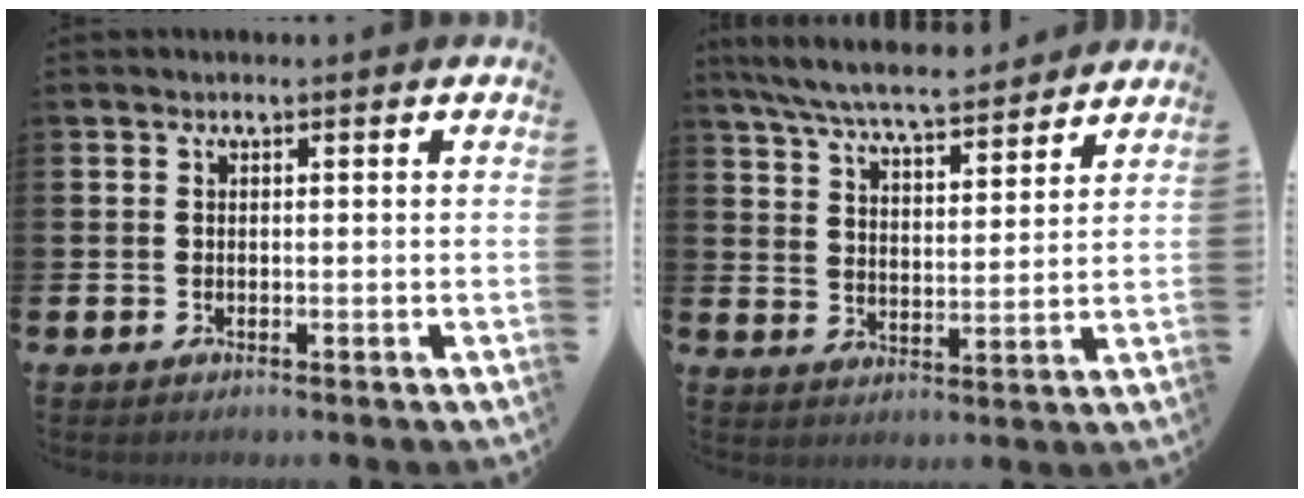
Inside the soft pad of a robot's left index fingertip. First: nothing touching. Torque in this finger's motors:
{"motor_torque": [0.91, -1.23, 1.05, 0.21]}